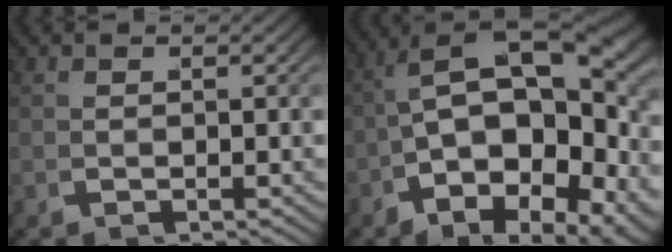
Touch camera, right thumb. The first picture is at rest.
{"total": 14.9, "force": [-1.1, 9.9, 11.0], "torque": [-0.189, -0.037, -0.025]}